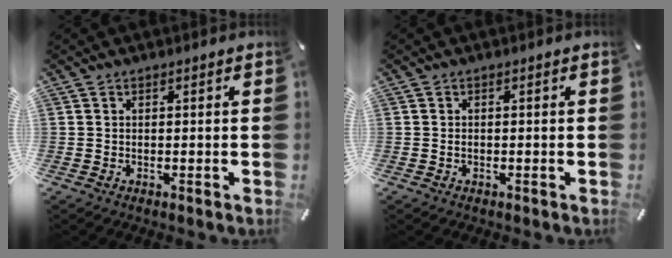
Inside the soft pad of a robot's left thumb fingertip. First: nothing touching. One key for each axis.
{"total": 0.8, "fx": -0.3, "fy": 0.6, "fz": 0.5, "tx": -0.011, "ty": 0.002, "tz": -0.007}